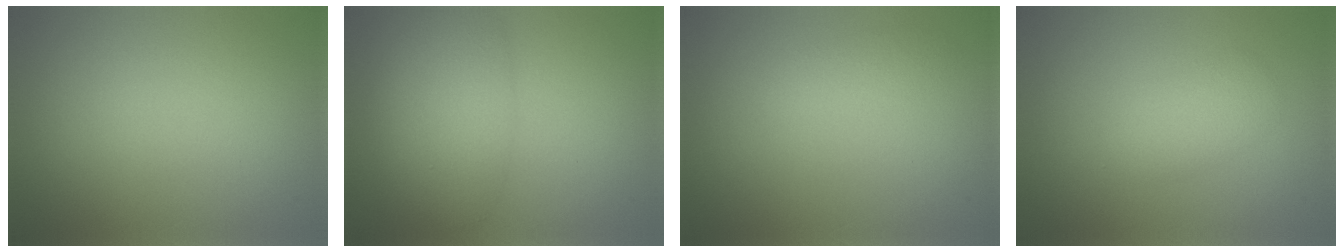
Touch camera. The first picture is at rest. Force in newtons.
{"total": 5.7, "press": 5.7, "slide": 0.1}
{"total": 1.2, "press": 1.2, "slide": 0.0}
{"total": 2.0, "press": 2.0, "slide": 0.0}